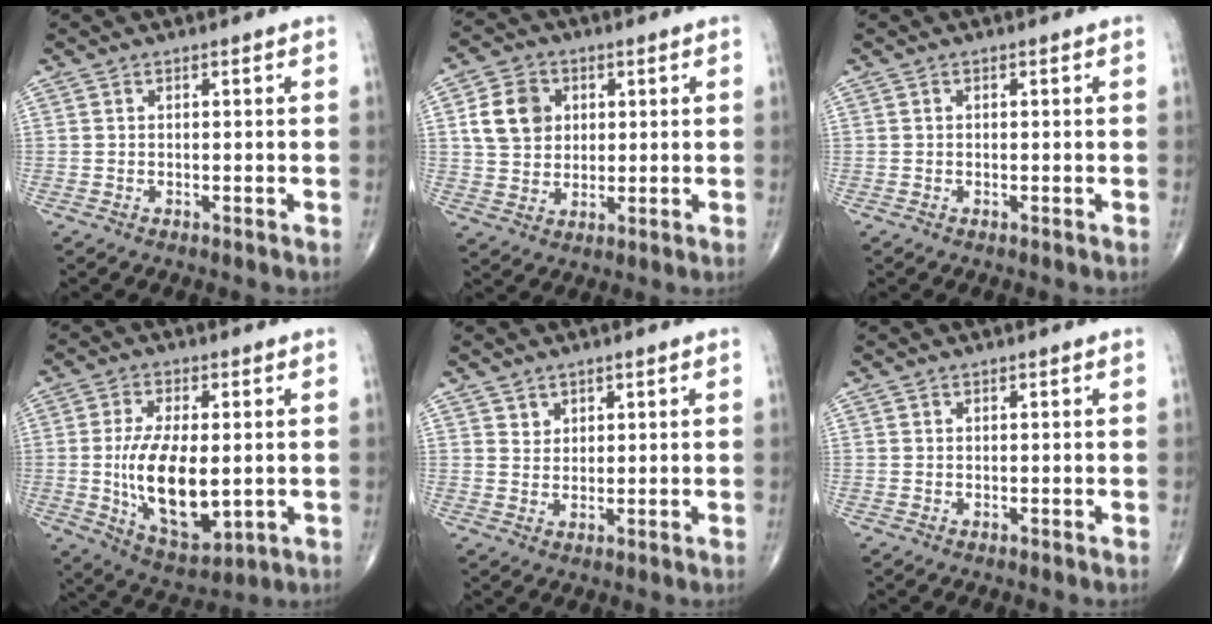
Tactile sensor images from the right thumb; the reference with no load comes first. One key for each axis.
{"total": 9.1, "fx": 2.3, "fy": 7.5, "fz": 4.7, "tx": -0.062, "ty": -0.003, "tz": 0.043}
{"total": 0.0}
{"total": 14.9, "fx": -0.9, "fy": 7.0, "fz": 13.2, "tx": -0.230, "ty": -0.021, "tz": -0.004}
{"total": 2.5, "fx": 1.7, "fy": 1.9, "fz": 0.4, "tx": 0.011, "ty": -0.012, "tz": 0.027}
{"total": 0.0}